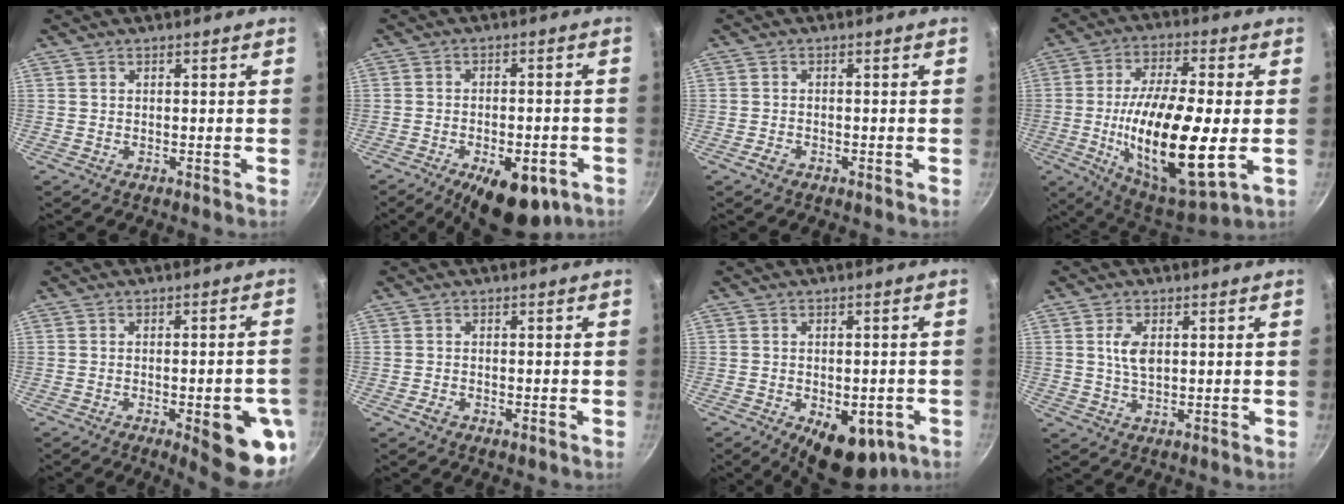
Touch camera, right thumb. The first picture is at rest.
{"total": 12.7, "force": [-6.3, 6.0, 9.3], "torque": [-0.110, 0.021, -0.076]}
{"total": 1.7, "force": [-1.1, 1.0, 0.9], "torque": [-0.020, 0.008, -0.021]}
{"total": 22.7, "force": [-2.7, 7.5, 21.2], "torque": [-0.380, 0.001, -0.046]}
{"total": 13.0, "force": [-4.4, 3.7, 11.6], "torque": [-0.120, 0.011, -0.053]}
{"total": 2.1, "force": [-1.1, 1.1, 1.5], "torque": [-0.031, 0.002, -0.022]}
{"total": 11.5, "force": [-4.6, 6.2, 8.4], "torque": [-0.073, 0.007, -0.048]}
{"total": 3.7, "force": [0.9, 2.0, 3.0], "torque": [-0.052, -0.002, 0.018]}